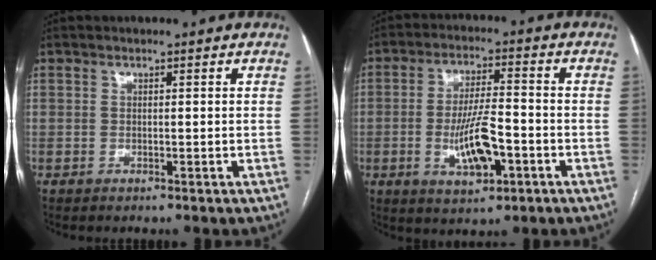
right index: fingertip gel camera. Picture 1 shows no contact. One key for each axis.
{"total": 9.3, "fx": -2.7, "fy": 2.8, "fz": 8.5, "tx": -0.159, "ty": 0.001, "tz": -0.043}